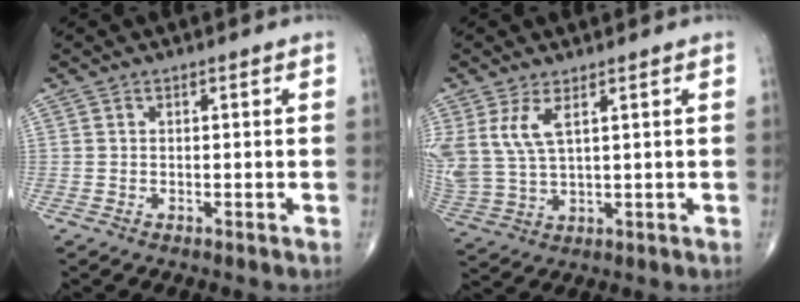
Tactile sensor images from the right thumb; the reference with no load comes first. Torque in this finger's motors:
{"motor_torque": [0.13, 0.25, 0.88, 0.53, 0.26]}